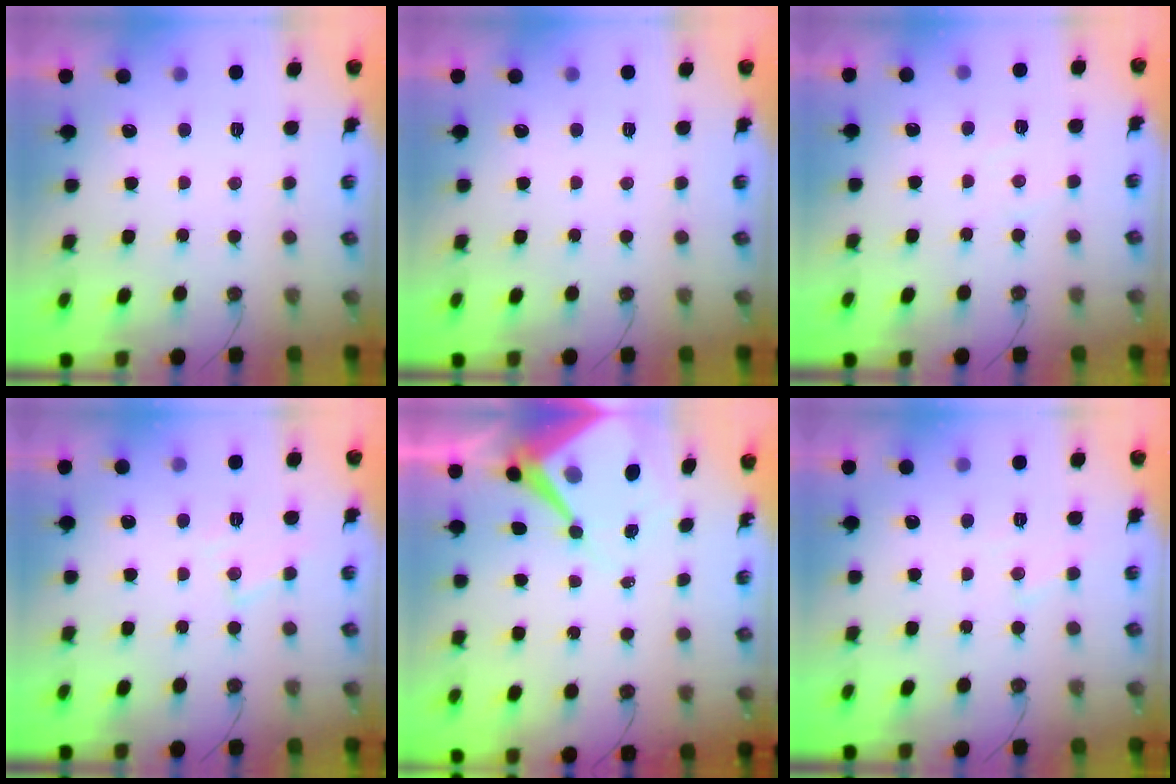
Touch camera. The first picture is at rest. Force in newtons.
{"total": 0.0}
{"total": 4.2, "press": 4.2, "slide": 0.7}
{"total": 7.0, "press": 7.0, "slide": 0.6}
{"total": 11.5, "press": 11.4, "slide": 1.0}
{"total": 5.1, "press": 5.0, "slide": 0.8}